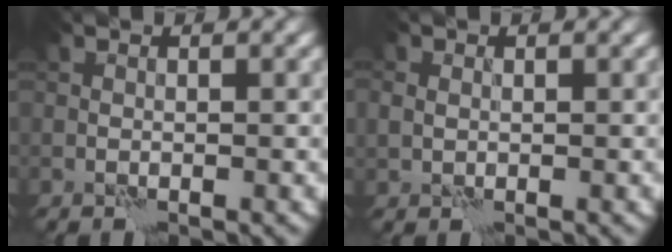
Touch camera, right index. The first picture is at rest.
{"total": 1.4, "force": [0.0, 1.2, 0.6], "torque": [-0.010, 0.000, 0.002]}